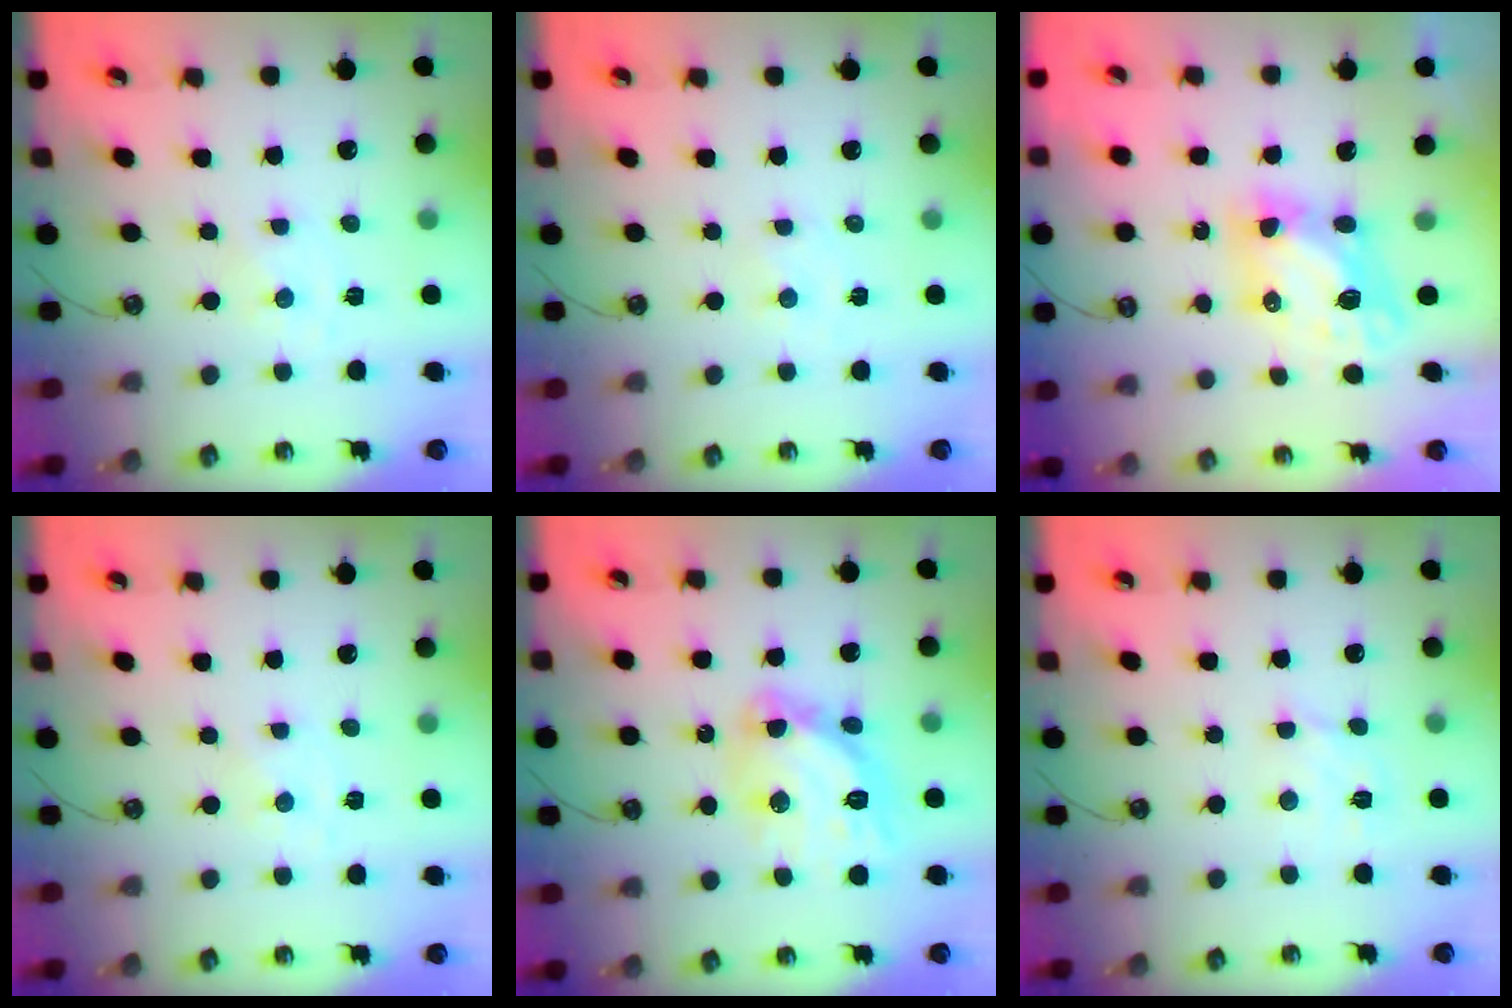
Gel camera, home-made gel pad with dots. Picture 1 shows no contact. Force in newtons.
{"total": 0.8, "press": 0.8, "slide": 0.2}
{"total": 7.7, "press": 7.7, "slide": 0.6}
{"total": 0.0}
{"total": 15.4, "press": 15.4, "slide": 1.4}
{"total": 4.2, "press": 4.2, "slide": 0.3}